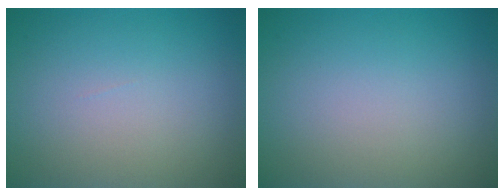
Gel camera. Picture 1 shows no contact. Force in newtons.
{"total": 0.0}